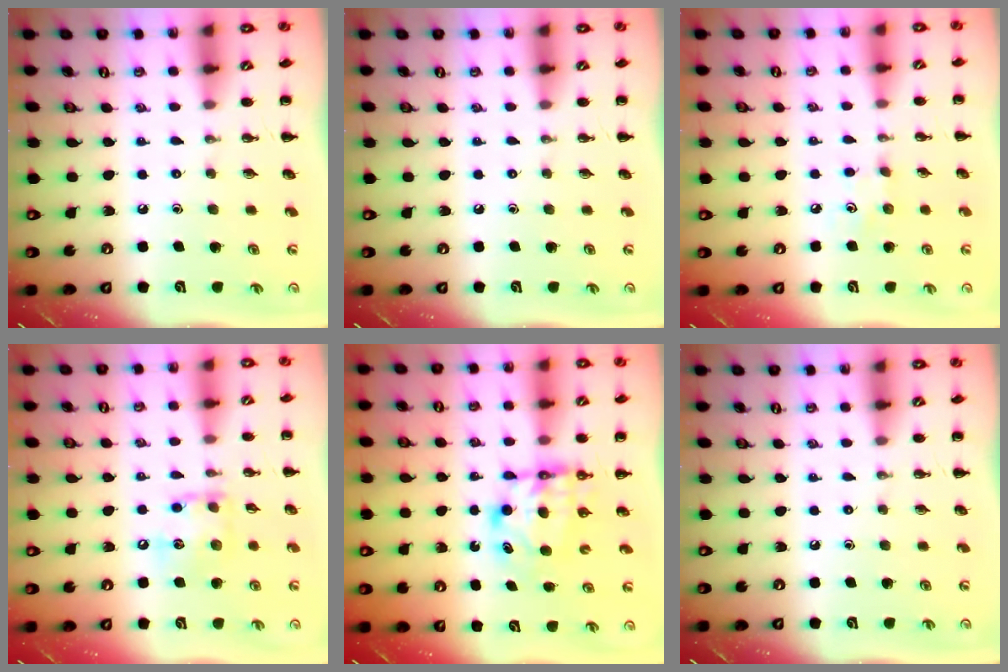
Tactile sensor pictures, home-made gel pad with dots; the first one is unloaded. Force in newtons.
{"total": 0.0}
{"total": 4.1, "press": 3.9, "slide": 1.2}
{"total": 11.1, "press": 11.0, "slide": 1.2}
{"total": 6.0, "press": 6.0, "slide": 0.4}
{"total": 0.0}